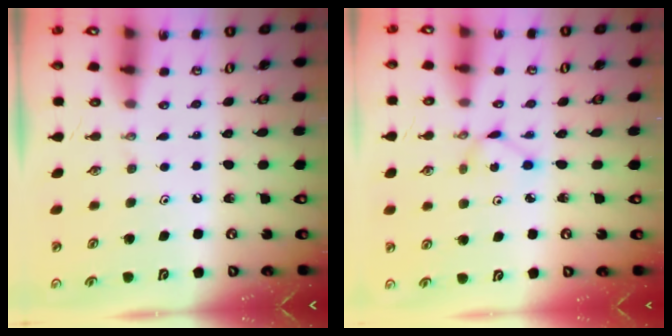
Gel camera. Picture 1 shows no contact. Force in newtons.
{"total": 2.3, "press": 2.3, "slide": 0.3}